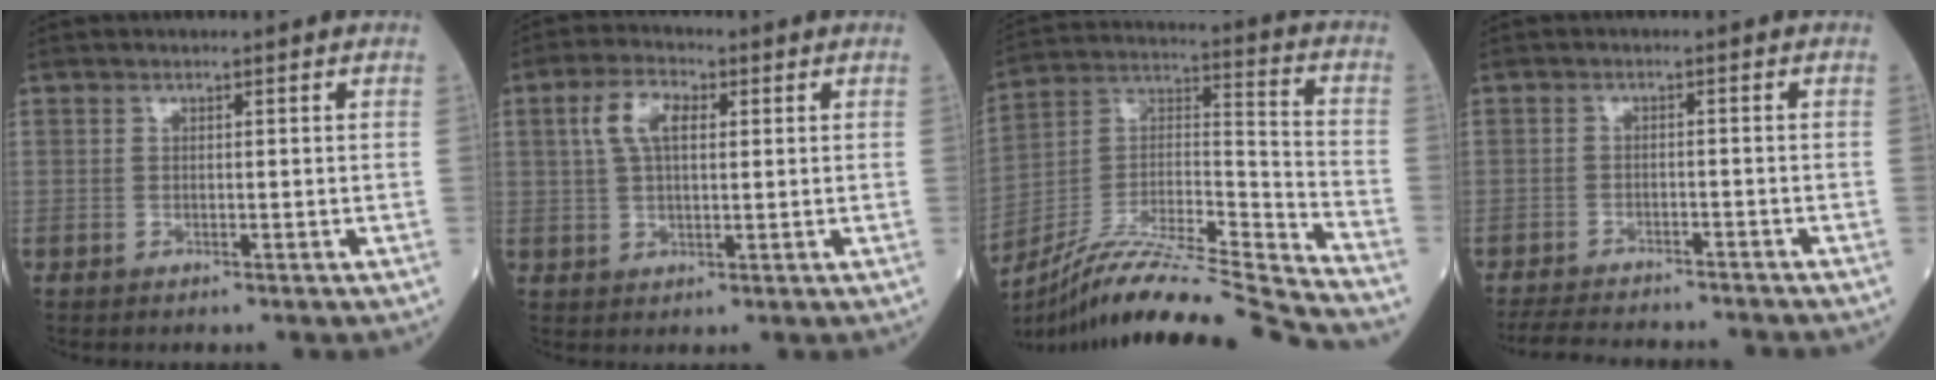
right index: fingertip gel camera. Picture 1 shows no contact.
{"total": 6.0, "force": [1.9, 2.6, 5.0], "torque": [-0.112, 0.013, 0.039]}
{"total": 24.3, "force": [-22.2, -1.1, 9.8], "torque": [-0.184, -0.004, -0.367]}
{"total": 11.9, "force": [-11.0, 1.9, 4.0], "torque": [-0.071, -0.010, -0.154]}